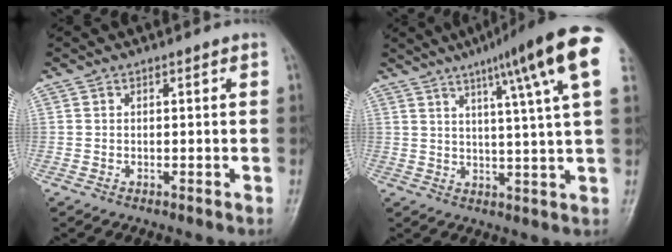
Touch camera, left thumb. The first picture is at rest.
{"total": 17.0, "force": [8.4, 1.0, 14.8], "torque": [-0.205, -0.013, 0.103]}